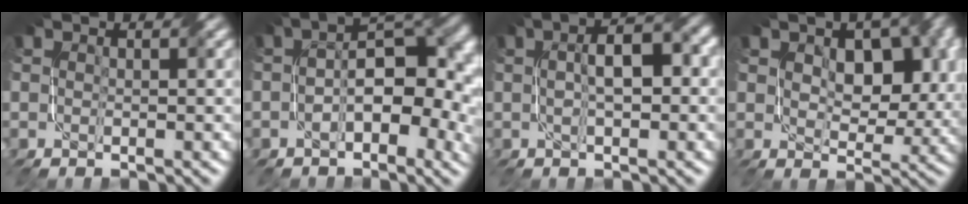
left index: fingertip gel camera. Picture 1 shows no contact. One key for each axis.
{"total": 7.6, "fx": -1.2, "fy": 3.7, "fz": 6.6, "tx": -0.090, "ty": 0.012, "tz": -0.025}
{"total": 4.5, "fx": 0.2, "fy": 1.4, "fz": 4.3, "tx": -0.072, "ty": 0.009, "tz": 0.003}
{"total": 6.2, "fx": 1.4, "fy": 4.0, "fz": 4.6, "tx": -0.077, "ty": -0.014, "tz": 0.030}